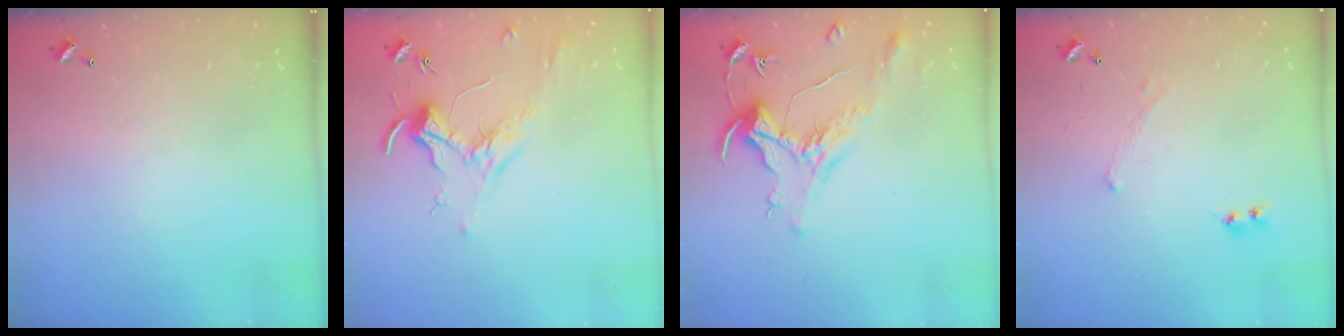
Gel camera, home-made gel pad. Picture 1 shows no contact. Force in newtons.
{"total": 1.7, "press": 1.5, "slide": 0.7}
{"total": 1.6, "press": 1.4, "slide": 0.7}
{"total": 0.7, "press": 0.6, "slide": 0.2}